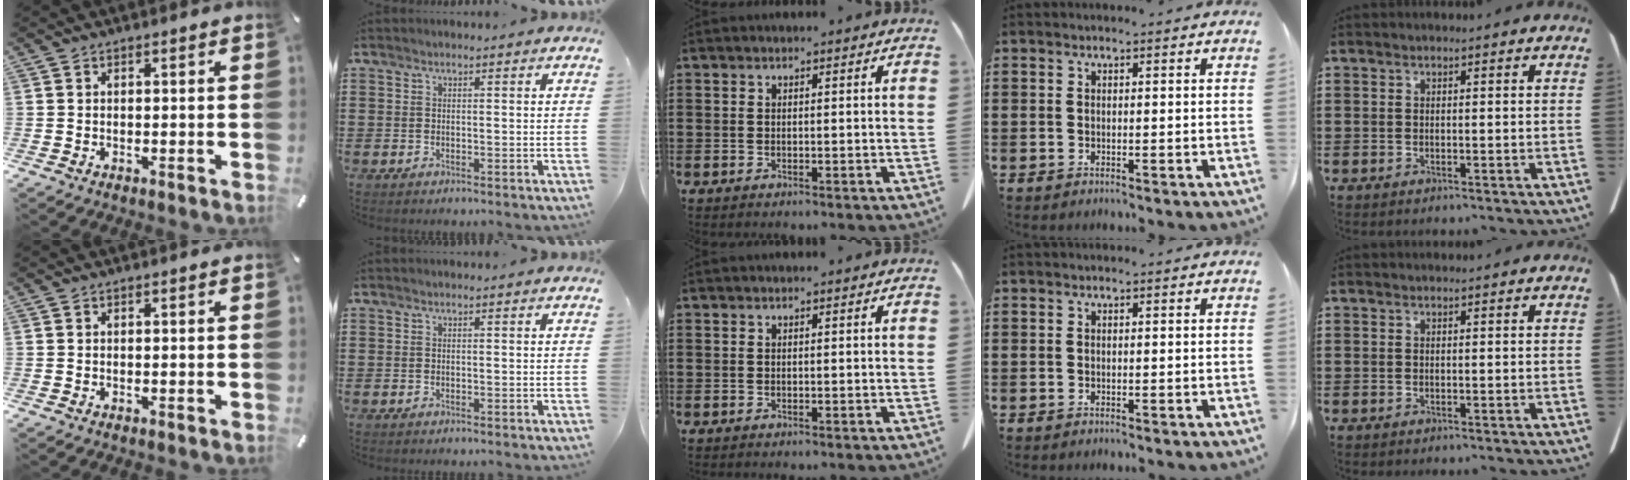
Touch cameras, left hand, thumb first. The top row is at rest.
{}